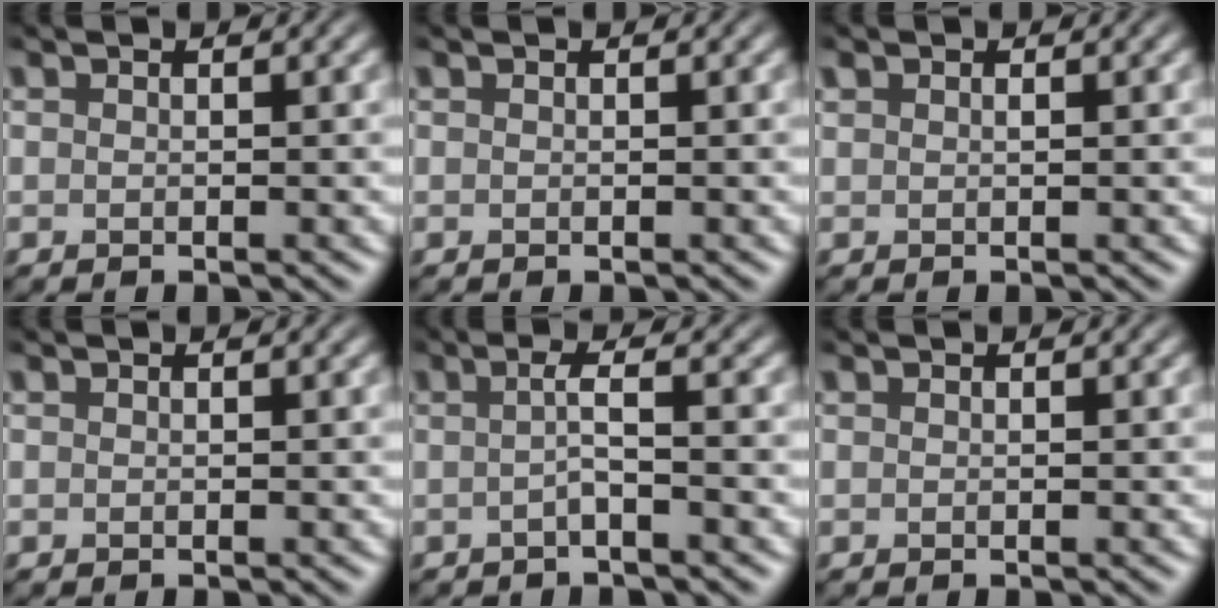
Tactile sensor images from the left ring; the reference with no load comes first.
{"total": 0.0}
{"total": 0.6, "force": [0.3, 0.3, 0.3], "torque": [-0.008, 0.001, 0.006]}
{"total": 0.0}
{"total": 2.1, "force": [-0.4, 0.3, 2.0], "torque": [-0.035, -0.002, -0.012]}
{"total": 0.0}